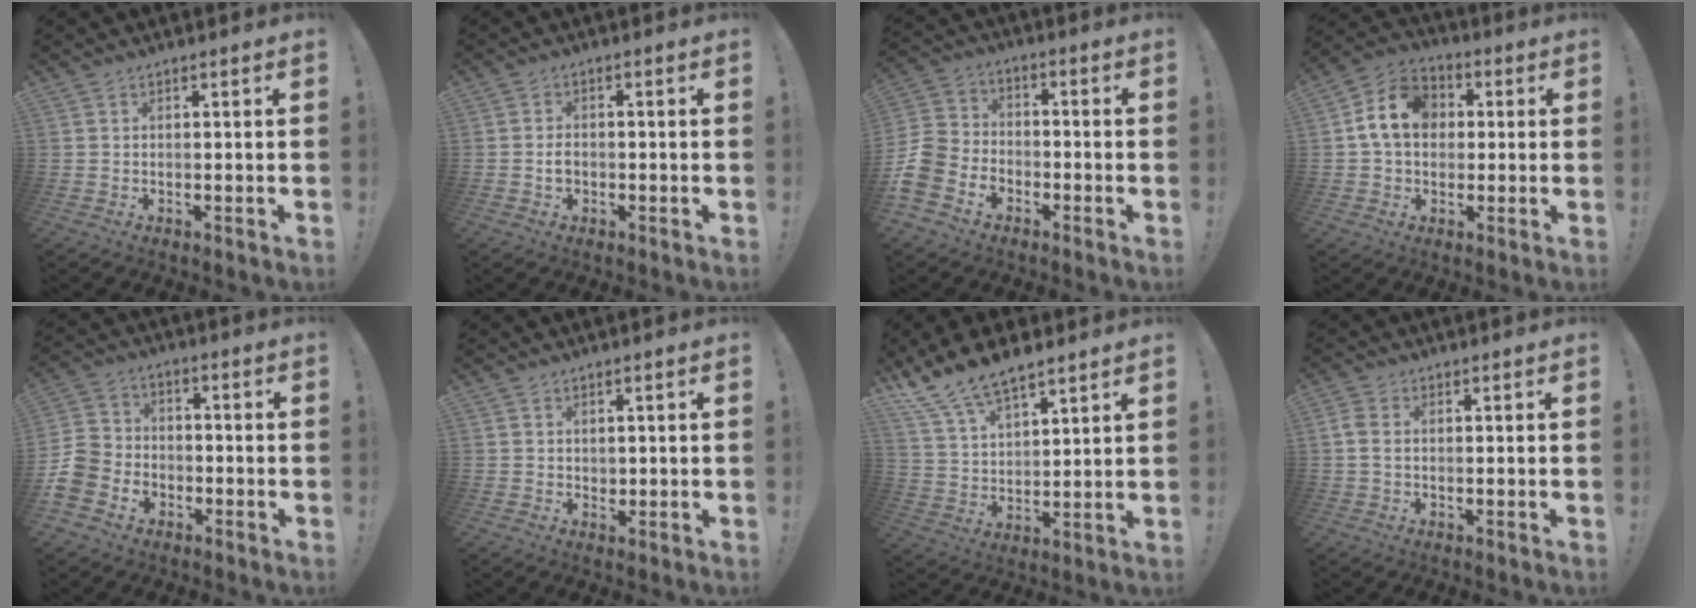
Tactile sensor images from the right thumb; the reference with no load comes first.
{"total": 2.6, "force": [-0.9, 1.7, 1.8], "torque": [-0.017, 0.001, -0.018]}
{"total": 10.9, "force": [-6.1, 7.9, 4.2], "torque": [-0.091, 0.037, -0.113]}
{"total": 12.9, "force": [2.2, 10.1, 7.7], "torque": [-0.127, 0.015, 0.048]}
{"total": 10.4, "force": [-5.3, 8.1, 3.8], "torque": [-0.089, 0.037, -0.098]}
{"total": 1.6, "force": [0.9, 1.3, 0.3], "torque": [0.007, -0.004, 0.013]}
{"total": 12.6, "force": [10.2, 4.8, 5.6], "torque": [-0.114, -0.060, 0.193]}
{"total": 3.5, "force": [0.6, 2.4, 2.5], "torque": [-0.049, 0.010, 0.014]}